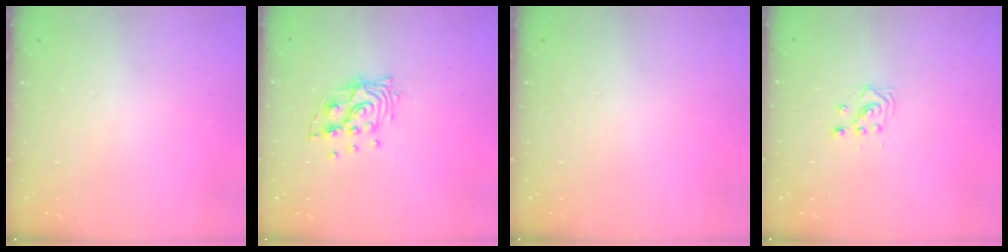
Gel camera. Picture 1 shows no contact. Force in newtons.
{"total": 11.1, "press": 11.1, "slide": 1.4}
{"total": 0.0}
{"total": 3.4, "press": 3.4, "slide": 0.2}